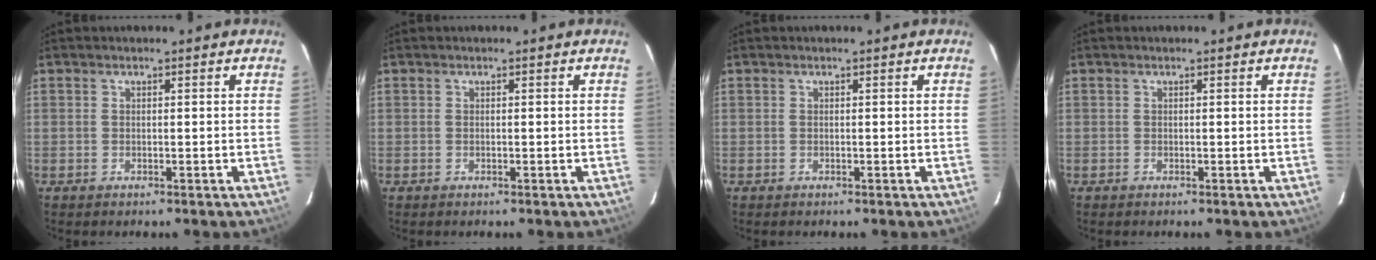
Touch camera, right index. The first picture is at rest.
{"total": 0.0}
{"total": 0.0}
{"total": 0.0}